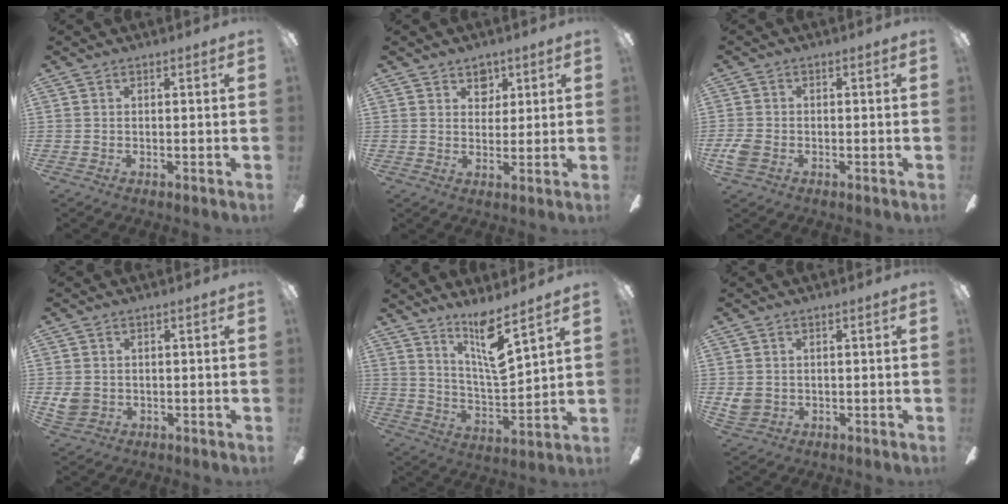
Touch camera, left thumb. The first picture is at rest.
{"total": 4.5, "force": [3.0, 3.1, 1.2], "torque": [-0.003, -0.010, 0.049]}
{"total": 3.8, "force": [-1.3, 2.5, 2.5], "torque": [-0.060, 0.002, -0.027]}
{"total": 3.8, "force": [0.4, 3.3, 1.8], "torque": [-0.032, 0.001, 0.008]}
{"total": 11.9, "force": [8.5, 2.1, 8.1], "torque": [-0.154, -0.048, 0.145]}
{"total": 3.4, "force": [0.8, 2.9, 1.6], "torque": [-0.032, 0.004, 0.018]}